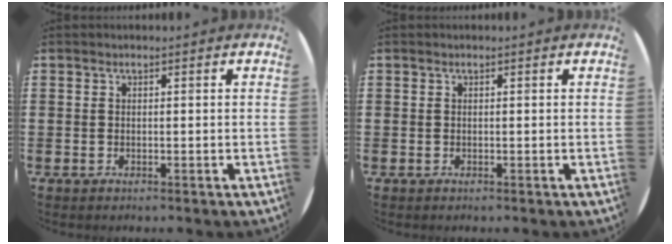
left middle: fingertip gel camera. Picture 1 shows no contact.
{"total": 0.0}